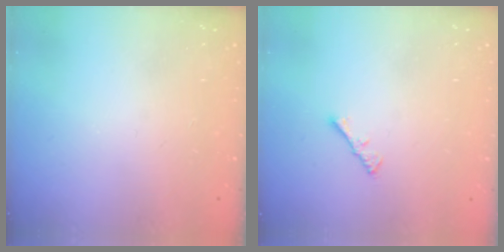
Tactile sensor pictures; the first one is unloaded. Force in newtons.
{"total": 1.3, "press": 1.2, "slide": 0.4}